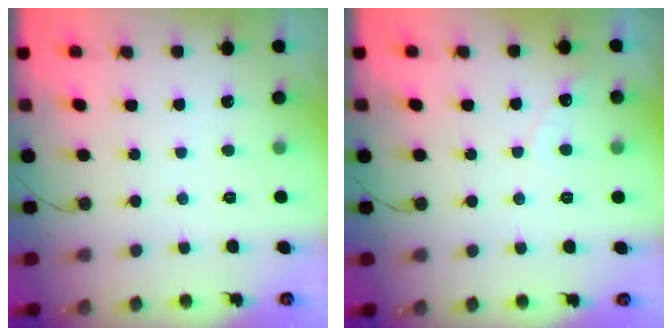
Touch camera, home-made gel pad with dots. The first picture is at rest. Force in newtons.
{"total": 3.6, "press": 3.6, "slide": 0.3}